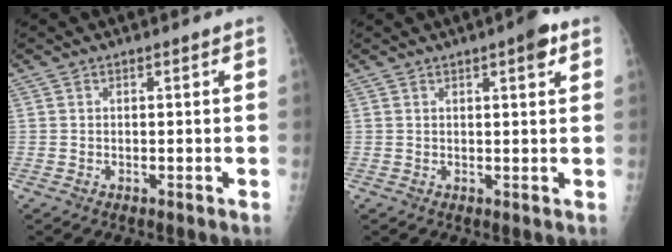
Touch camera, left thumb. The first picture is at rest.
{"total": 3.6, "force": [1.9, 0.9, 3.0], "torque": [-0.035, -0.005, 0.022]}